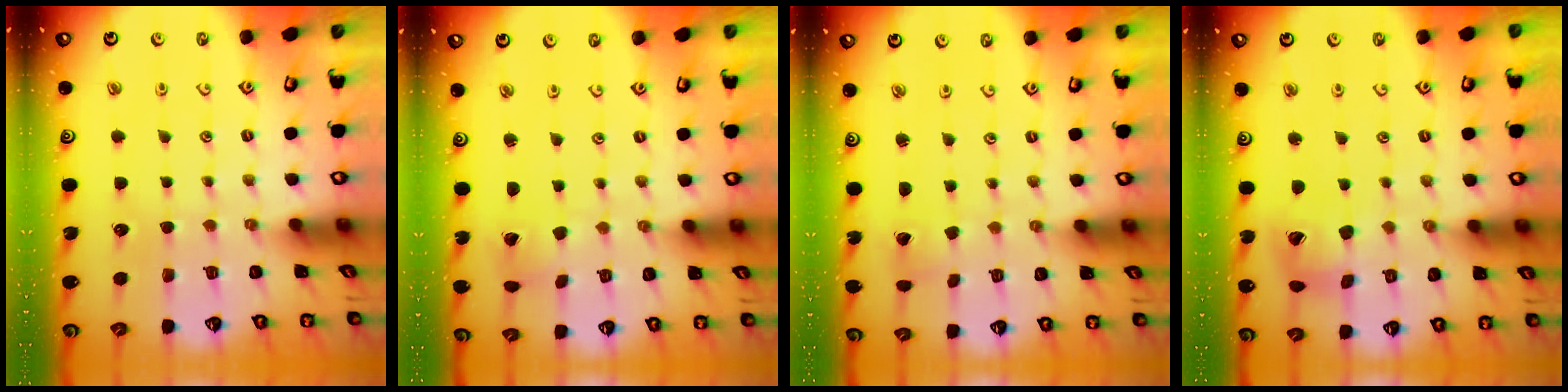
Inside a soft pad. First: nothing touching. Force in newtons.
{"total": 1.8, "press": 1.8, "slide": 0.4}
{"total": 1.3, "press": 1.3, "slide": 0.1}
{"total": 12.2, "press": 12.1, "slide": 1.4}